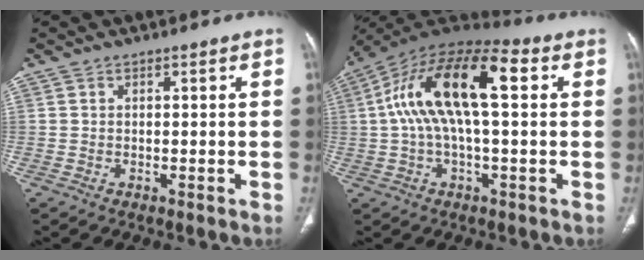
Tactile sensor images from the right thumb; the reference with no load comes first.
{"total": 18.3, "force": [3.1, 7.3, 16.5], "torque": [-0.307, 0.045, 0.044]}